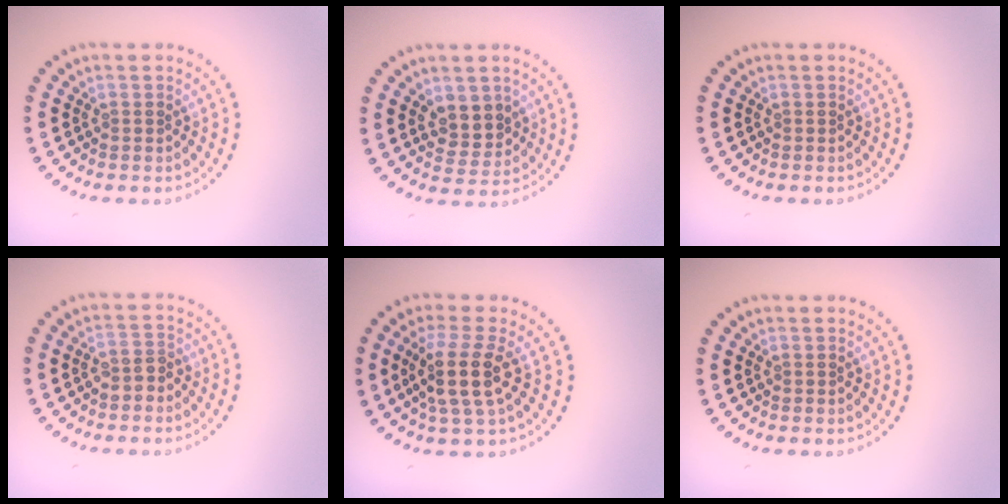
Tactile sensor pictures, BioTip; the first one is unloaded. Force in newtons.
{"total": 3.0, "press": 2.8, "slide": 0.8}
{"total": 0.0}
{"total": 1.8, "press": 1.6, "slide": 0.9}
{"total": 4.0, "press": 3.2, "slide": 2.3}
{"total": 0.0}